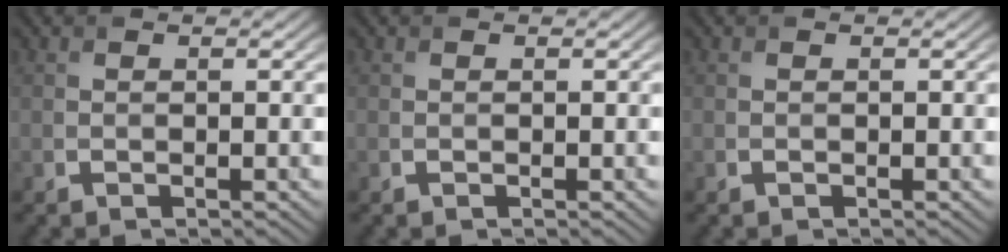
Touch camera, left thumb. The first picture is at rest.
{"total": 0.0}
{"total": 0.0}